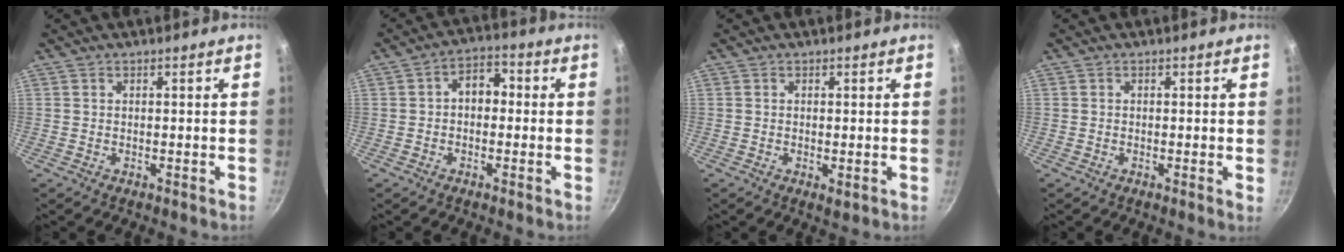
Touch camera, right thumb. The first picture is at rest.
{"total": 5.6, "force": [0.1, 3.9, 3.9], "torque": [-0.029, 0.018, -0.012]}
{"total": 1.3, "force": [-0.2, 0.5, 1.2], "torque": [-0.022, -0.006, -0.003]}
{"total": 0.6, "force": [-0.1, 0.0, 0.6], "torque": [-0.008, -0.002, -0.006]}